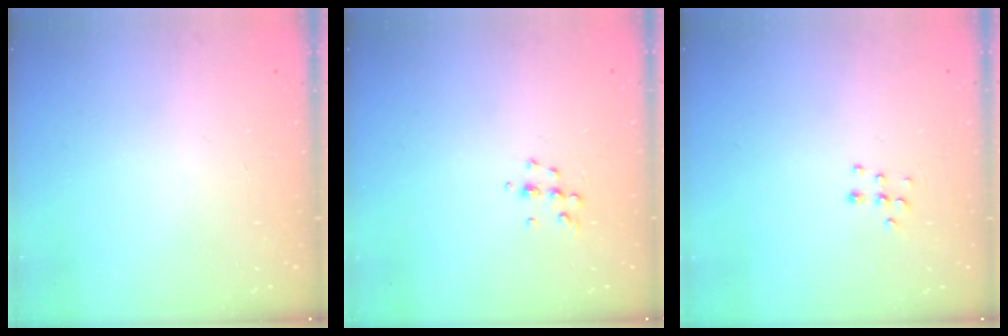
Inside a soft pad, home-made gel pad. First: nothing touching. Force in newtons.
{"total": 4.7, "press": 4.6, "slide": 0.8}
{"total": 5.9, "press": 5.9, "slide": 0.4}